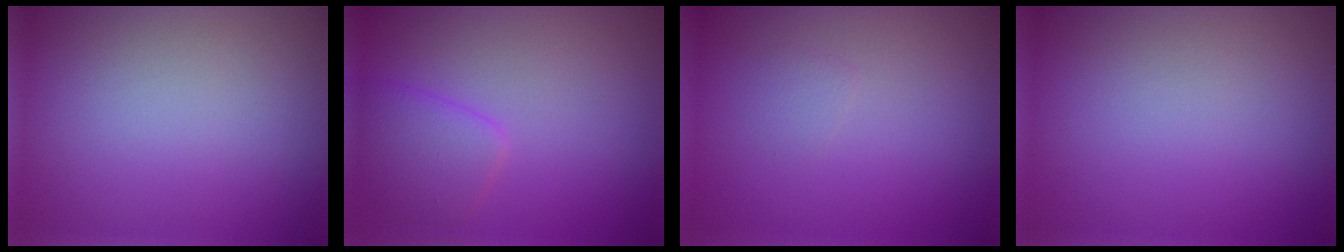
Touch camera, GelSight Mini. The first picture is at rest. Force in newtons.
{"total": 2.4, "press": 2.4, "slide": 0.0}
{"total": 0.7, "press": 0.7, "slide": 0.0}
{"total": 0.0}